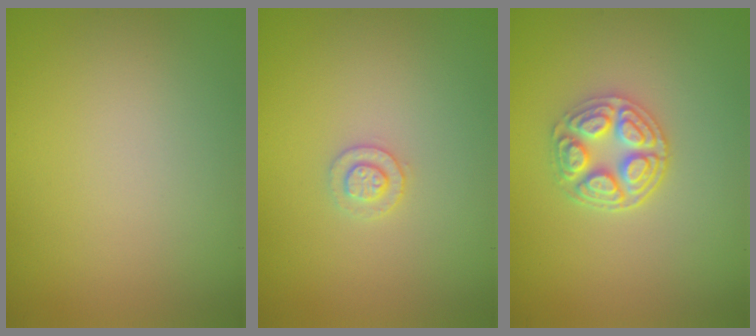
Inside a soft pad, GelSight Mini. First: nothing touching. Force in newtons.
{"total": 1.5, "press": 1.5, "slide": 0.1}
{"total": 3.7, "press": 3.3, "slide": 1.8}